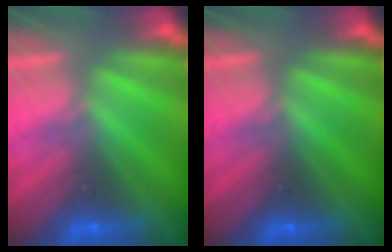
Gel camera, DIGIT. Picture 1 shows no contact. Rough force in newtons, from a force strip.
{"total": 0.0}